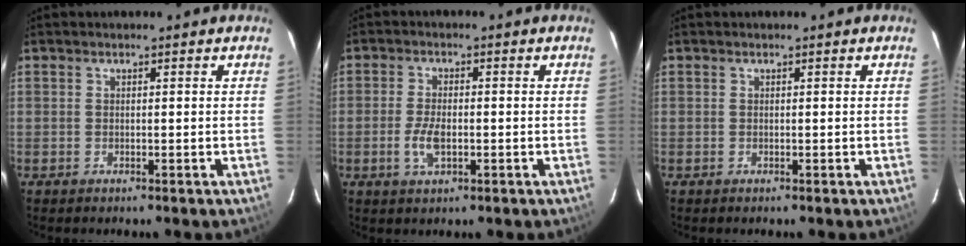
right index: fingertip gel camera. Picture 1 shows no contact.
{"total": 4.5, "force": [-1.2, 2.1, 3.8], "torque": [-0.081, -0.002, -0.022]}
{"total": 0.0}